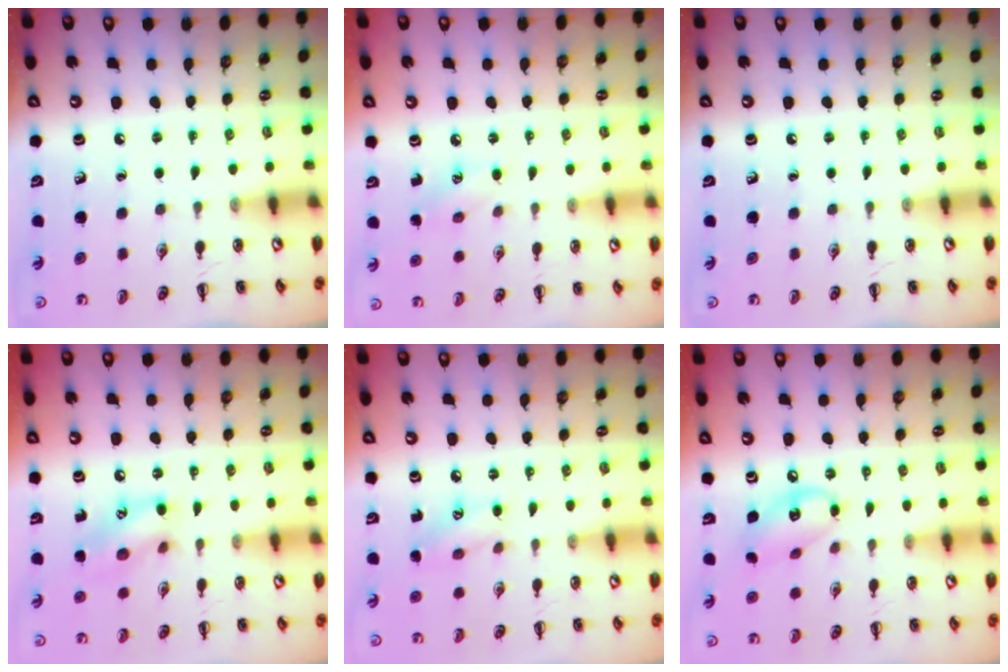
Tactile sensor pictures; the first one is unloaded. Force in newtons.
{"total": 5.5, "press": 5.3, "slide": 1.4}
{"total": 0.0}
{"total": 10.7, "press": 10.7, "slide": 0.3}
{"total": 7.6, "press": 7.4, "slide": 1.4}
{"total": 10.9, "press": 10.7, "slide": 2.1}